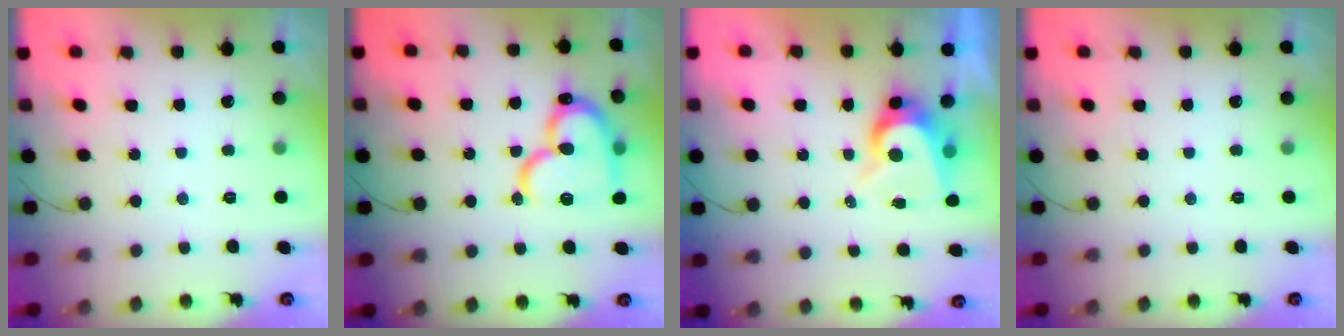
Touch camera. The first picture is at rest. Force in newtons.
{"total": 21.1, "press": 20.9, "slide": 2.7}
{"total": 7.6, "press": 7.6, "slide": 0.5}
{"total": 0.0}